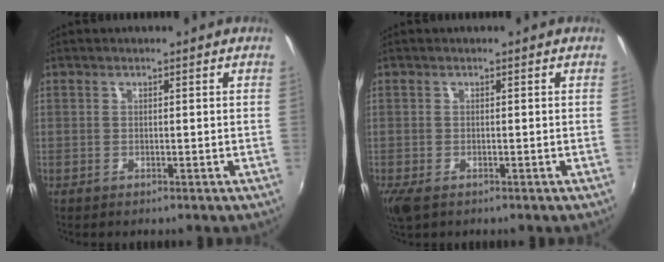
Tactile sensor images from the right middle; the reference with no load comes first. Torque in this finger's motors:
{"motor_torque": [0.46, -0.44, 0.16, 0.07]}